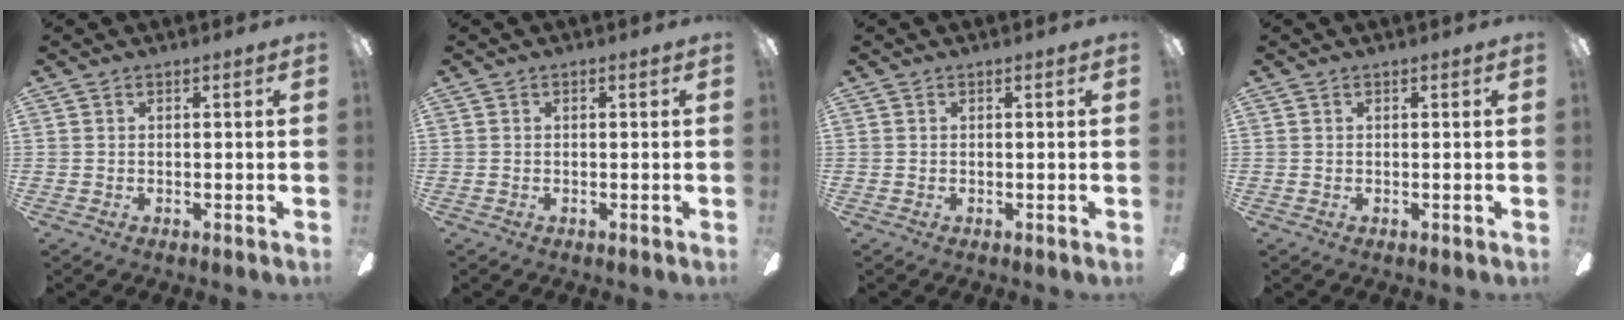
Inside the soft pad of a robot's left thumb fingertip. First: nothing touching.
{"total": 0.0}
{"total": 0.0}
{"total": 0.0}